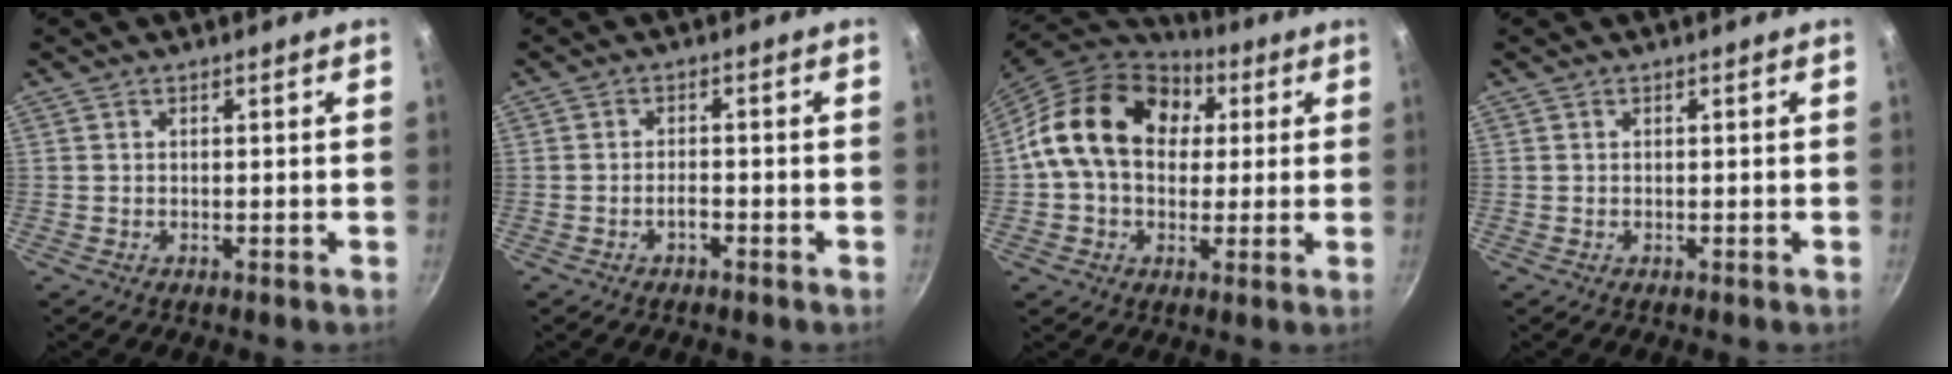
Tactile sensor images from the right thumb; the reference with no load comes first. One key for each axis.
{"total": 1.9, "fx": -1.2, "fy": 0.8, "fz": 1.2, "tx": -0.017, "ty": 0.014, "tz": -0.023}
{"total": 19.1, "fx": 3.9, "fy": 14.2, "fz": 12.1, "tx": -0.184, "ty": 0.026, "tz": 0.052}
{"total": 0.0}